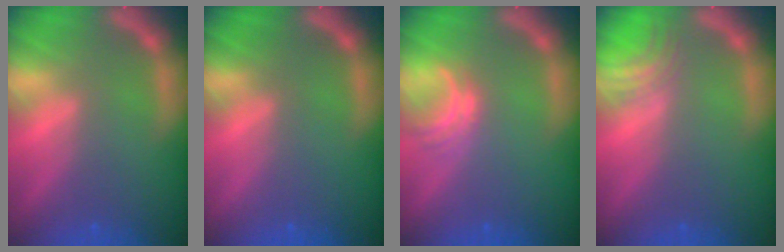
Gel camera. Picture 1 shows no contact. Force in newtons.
{"total": 0.0}
{"total": 2.5}
{"total": 3.0}